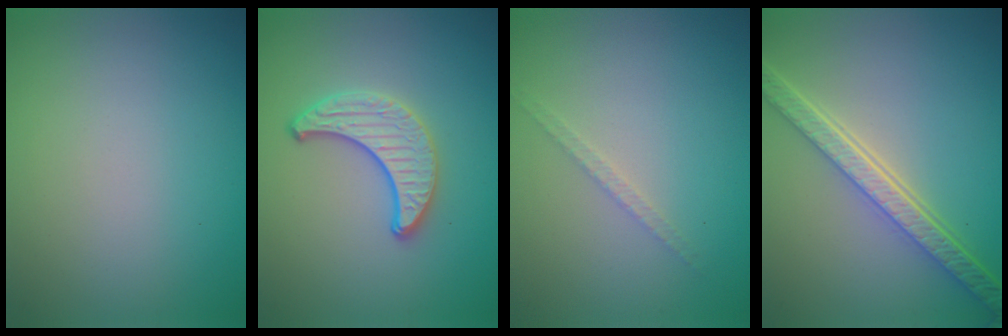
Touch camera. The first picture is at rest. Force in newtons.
{"total": 3.5, "press": 3.2, "slide": 1.5}
{"total": 1.1, "press": 1.1, "slide": 0.2}
{"total": 5.9, "press": 4.3, "slide": 4.0}